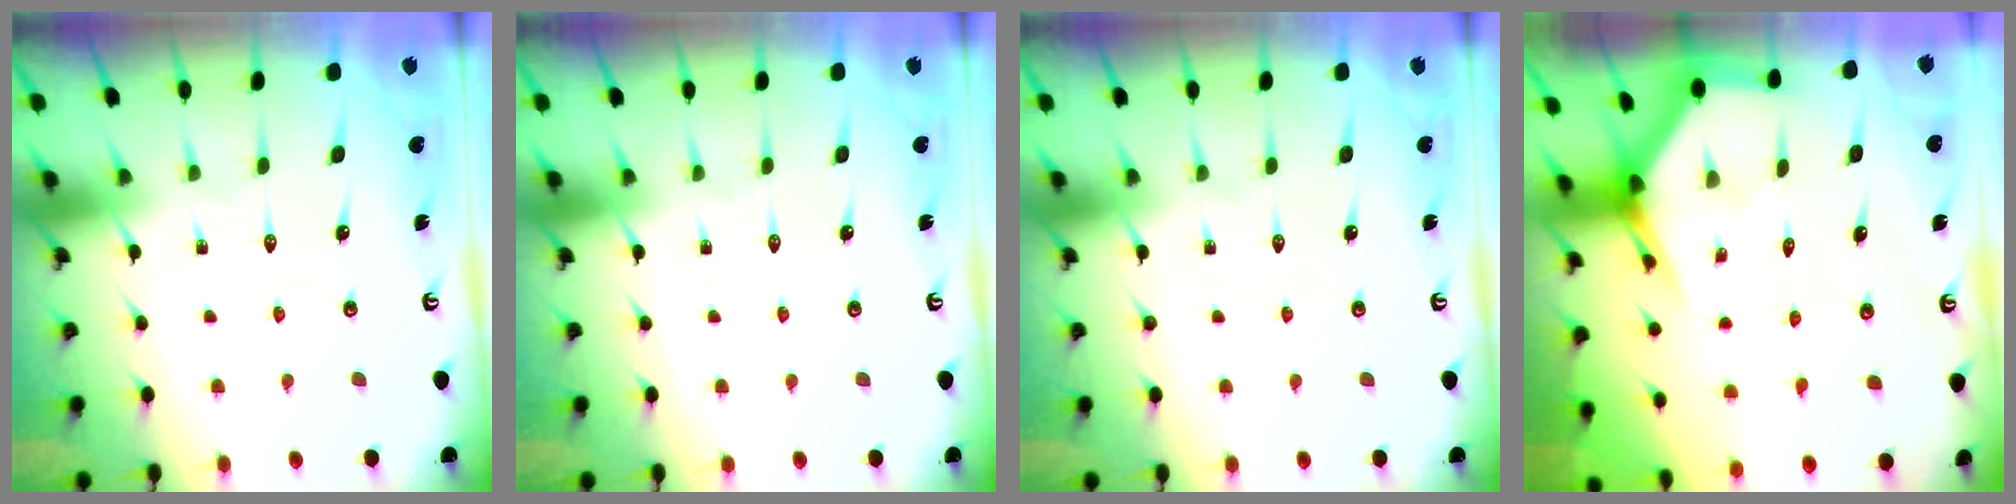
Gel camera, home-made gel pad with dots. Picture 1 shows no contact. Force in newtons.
{"total": 0.0}
{"total": 0.0}
{"total": 3.9, "press": 3.9, "slide": 0.2}